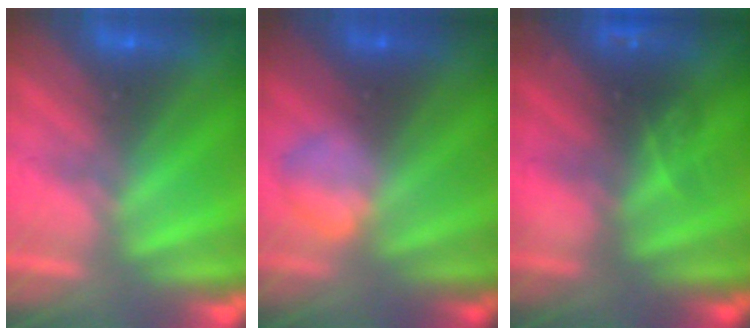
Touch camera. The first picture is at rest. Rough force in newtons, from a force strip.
{"total": 2.2}
{"total": 2.9}